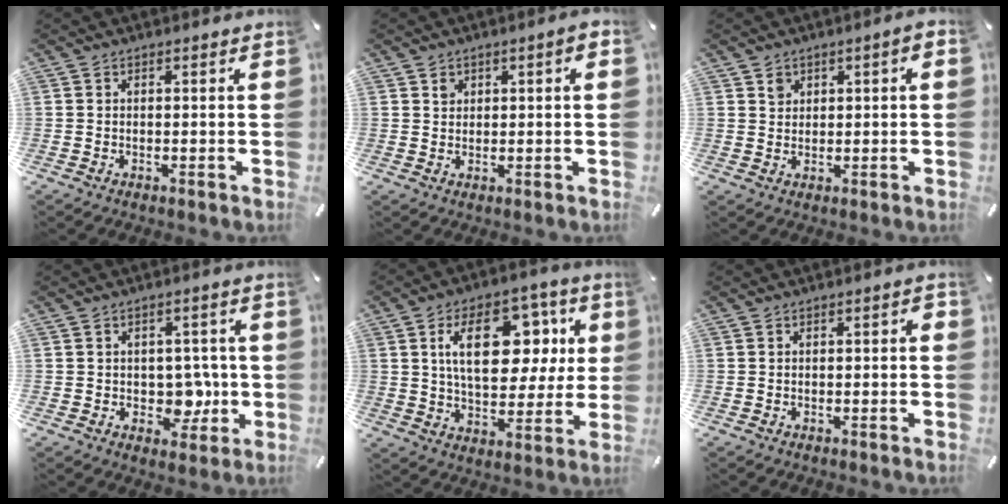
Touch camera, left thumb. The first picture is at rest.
{"total": 2.1, "force": [0.9, 1.7, 1.0], "torque": [-0.007, -0.001, 0.010]}
{"total": 2.4, "force": [1.1, 2.0, 0.9], "torque": [-0.005, 0.000, 0.014]}
{"total": 6.9, "force": [-0.5, 5.6, 4.0], "torque": [-0.032, -0.001, -0.011]}
{"total": 17.9, "force": [5.5, 10.9, 13.1], "torque": [-0.198, 0.003, 0.092]}
{"total": 1.4, "force": [-0.6, 0.7, 1.0], "torque": [-0.018, 0.006, -0.013]}